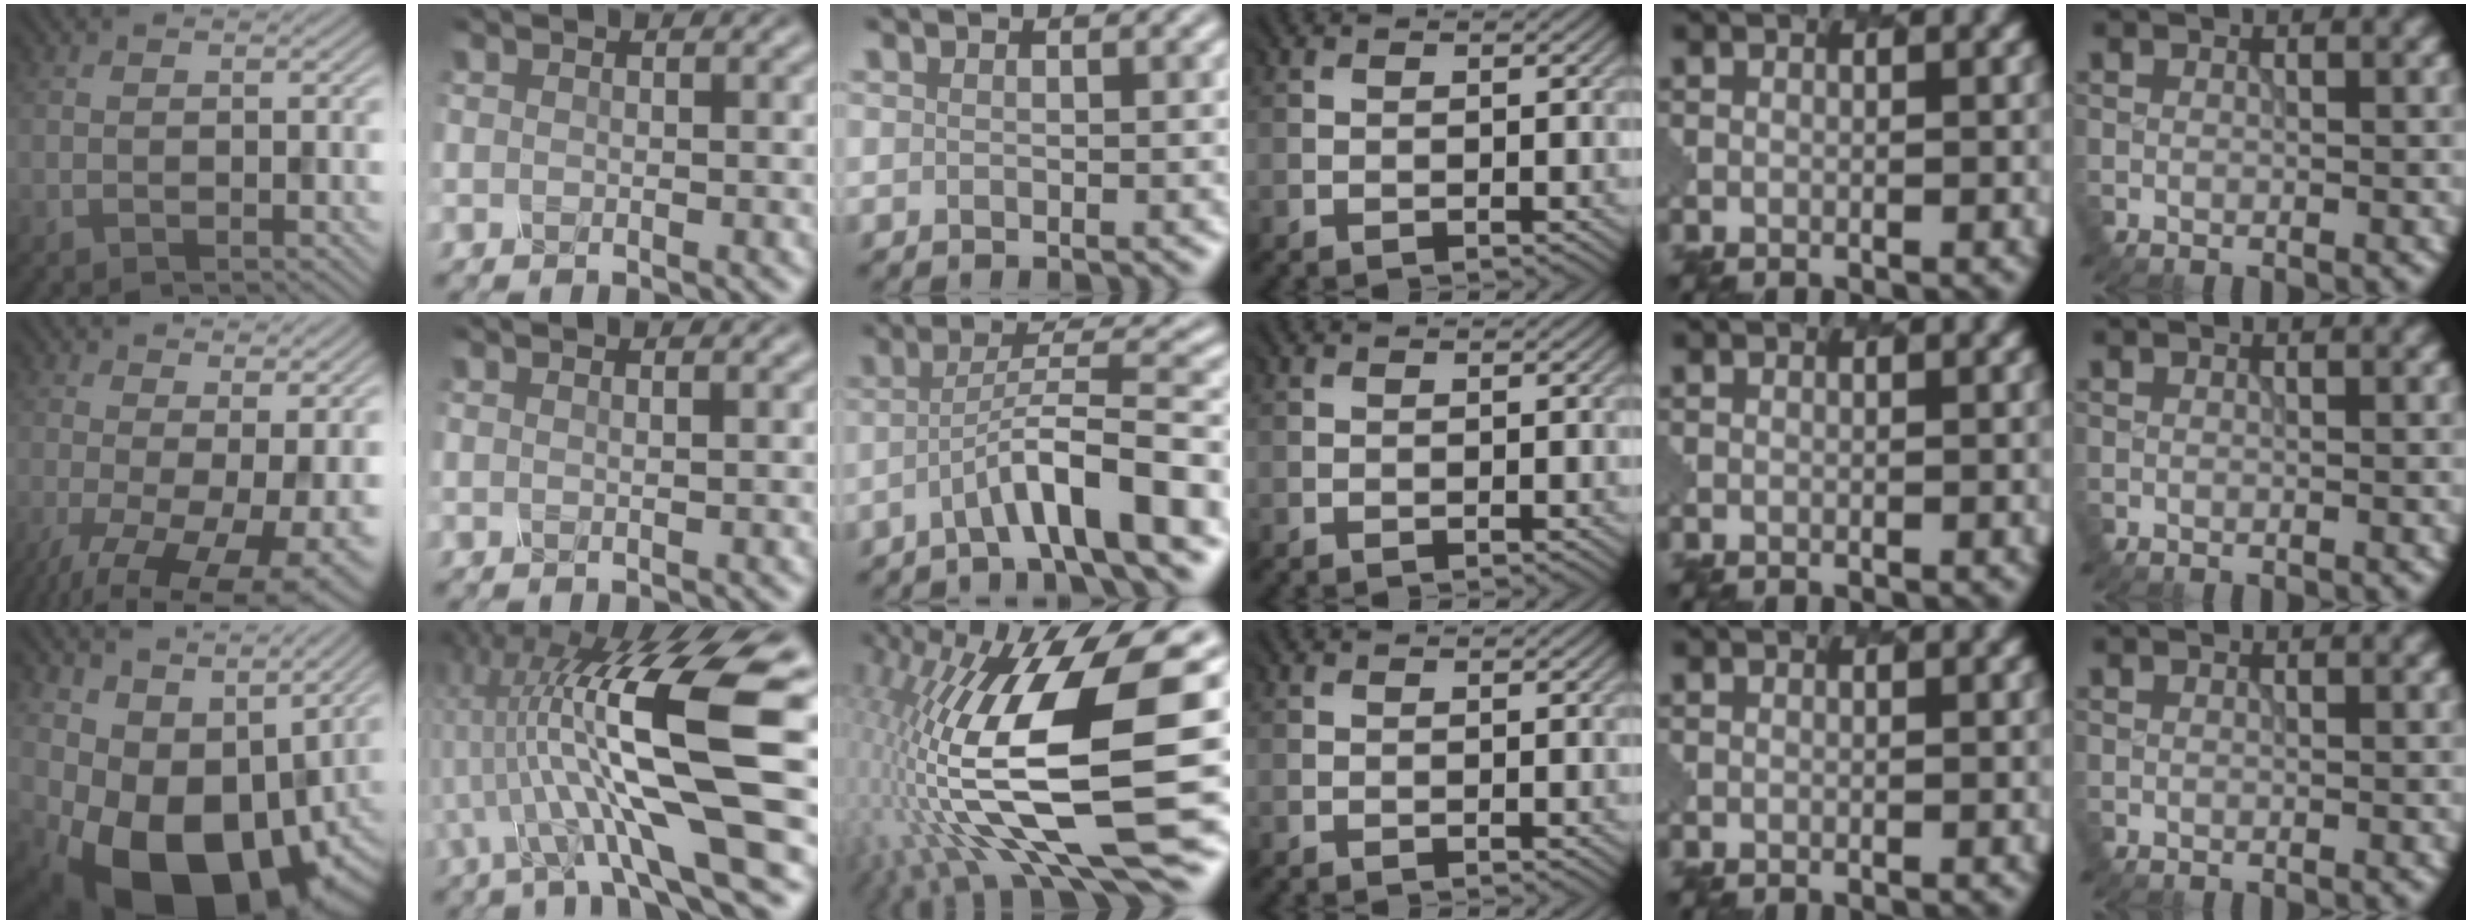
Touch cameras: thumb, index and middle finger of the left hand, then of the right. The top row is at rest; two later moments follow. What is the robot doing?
{"motion": "dispense", "object": "oil cruet"}